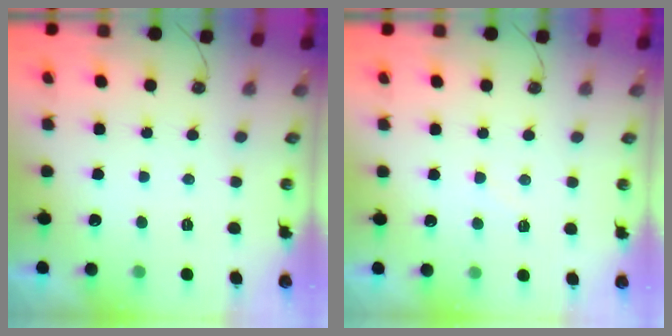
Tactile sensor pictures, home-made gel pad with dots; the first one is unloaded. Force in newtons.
{"total": 5.8, "press": 5.8, "slide": 0.6}